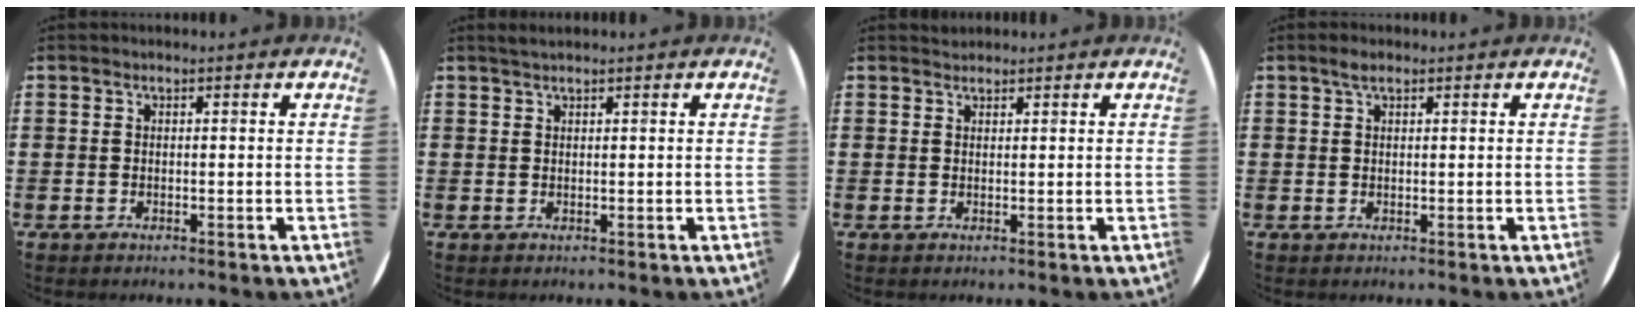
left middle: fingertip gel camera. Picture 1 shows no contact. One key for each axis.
{"total": 0.9, "fx": 0.8, "fy": -0.1, "fz": 0.3, "tx": -0.006, "ty": 0.000, "tz": 0.015}
{"total": 0.8, "fx": 0.8, "fy": 0.2, "fz": -0.1, "tx": 0.001, "ty": 0.002, "tz": 0.016}
{"total": 1.6, "fx": 1.1, "fy": 0.7, "fz": 1.0, "tx": -0.014, "ty": 0.002, "tz": 0.017}